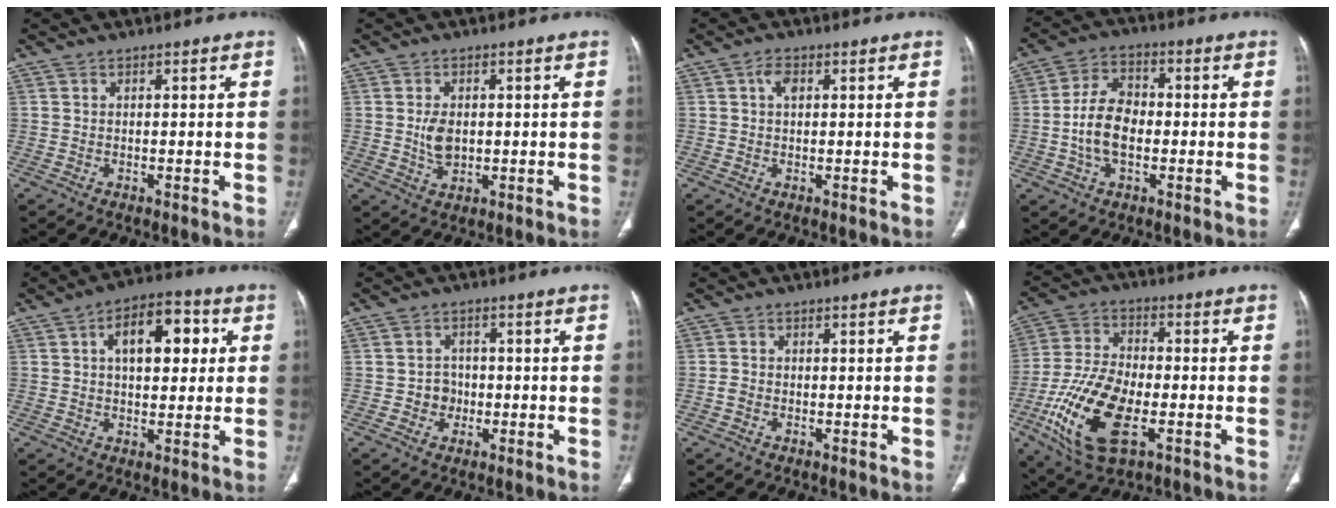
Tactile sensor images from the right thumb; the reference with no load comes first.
{"total": 4.4, "force": [0.1, 3.0, 3.3], "torque": [-0.057, -0.004, 0.007]}
{"total": 2.4, "force": [0.7, 1.4, 1.8], "torque": [-0.026, 0.005, 0.011]}
{"total": 9.6, "force": [-1.2, 6.1, 7.3], "torque": [-0.130, 0.019, -0.030]}
{"total": 12.1, "force": [3.0, 6.7, 9.6], "torque": [-0.111, 0.016, 0.040]}
{"total": 3.6, "force": [-0.7, 3.3, 1.2], "torque": [0.005, 0.010, -0.015]}
{"total": 1.4, "force": [-0.4, 1.1, 0.7], "torque": [-0.013, 0.004, -0.008]}
{"total": 17.2, "force": [-5.7, 8.3, 14.0], "torque": [-0.283, 0.005, -0.103]}